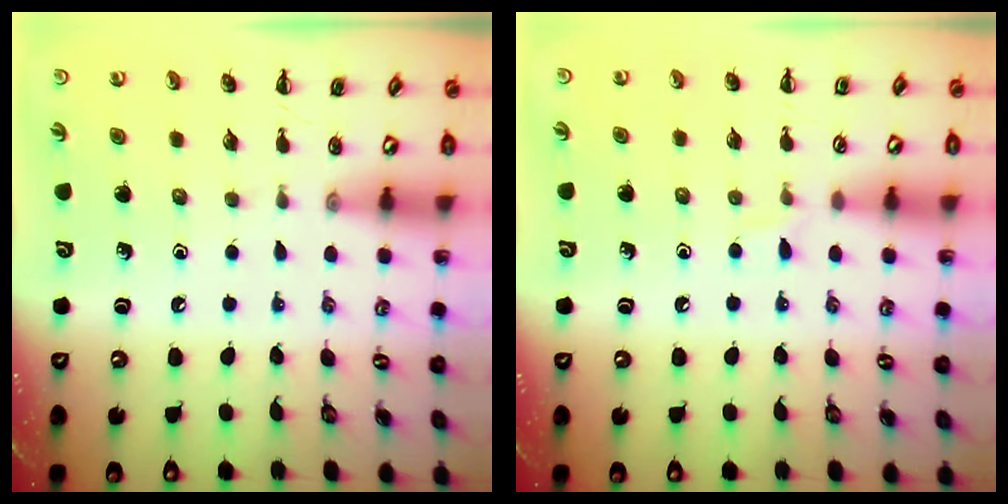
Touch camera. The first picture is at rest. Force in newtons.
{"total": 4.2, "press": 3.9, "slide": 1.5}